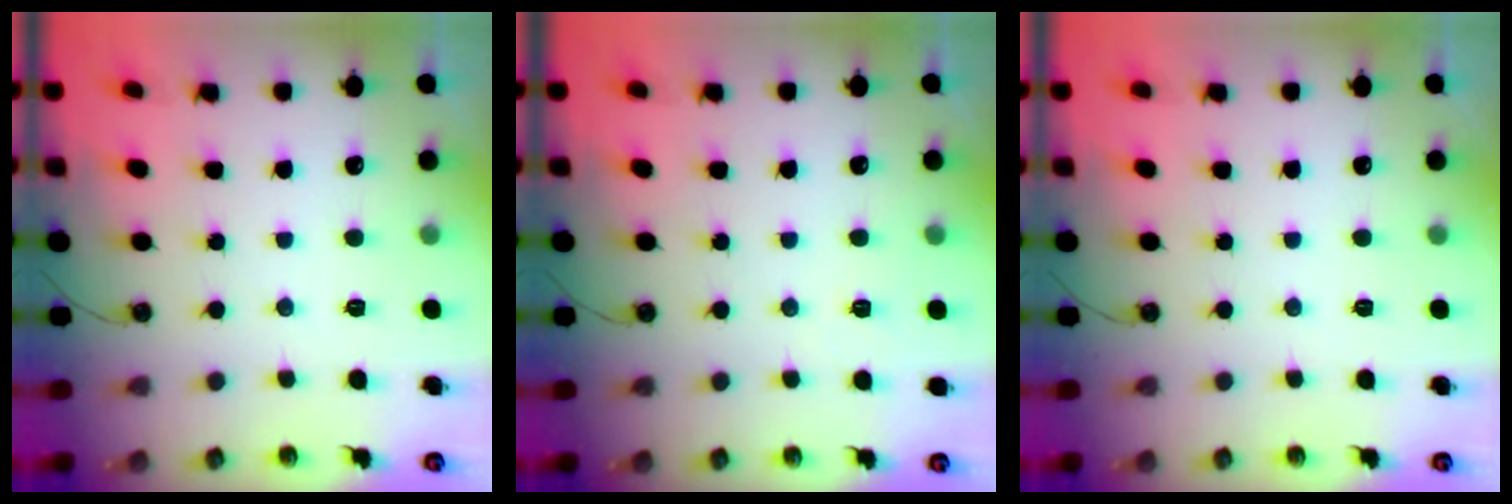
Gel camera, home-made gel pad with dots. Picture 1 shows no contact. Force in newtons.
{"total": 2.8, "press": 1.5, "slide": 2.3}
{"total": 0.0}